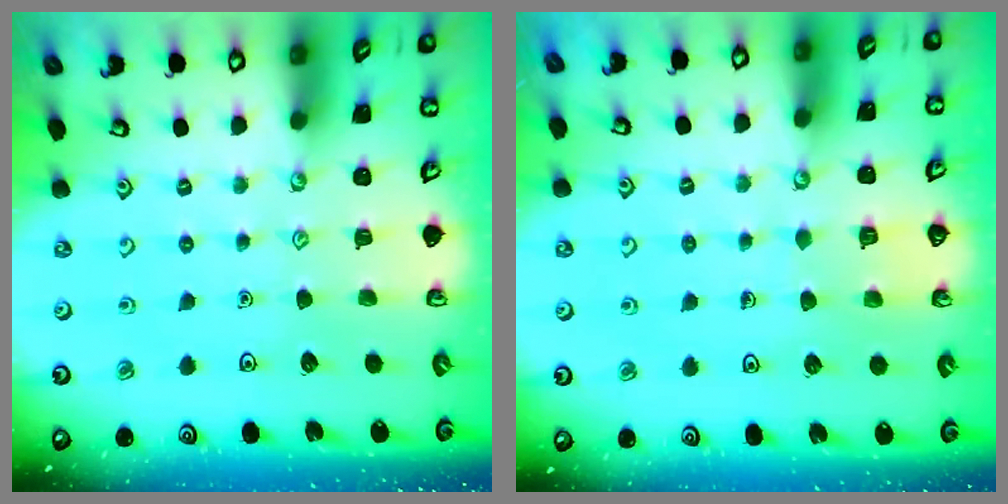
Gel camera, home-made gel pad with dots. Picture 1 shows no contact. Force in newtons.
{"total": 4.8, "press": 4.8, "slide": 0.3}